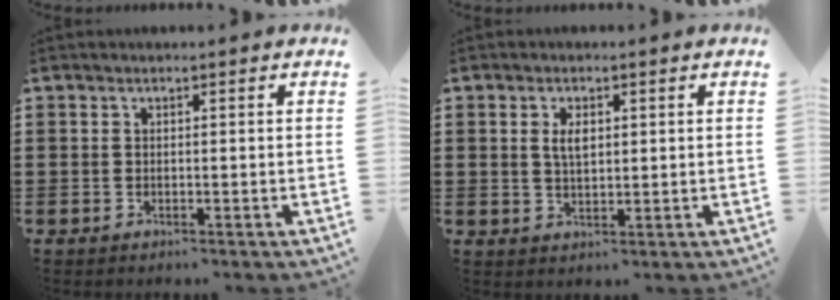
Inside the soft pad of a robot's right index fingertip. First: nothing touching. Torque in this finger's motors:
{"motor_torque": [0.16, 0.15, 0.06, 0.07]}